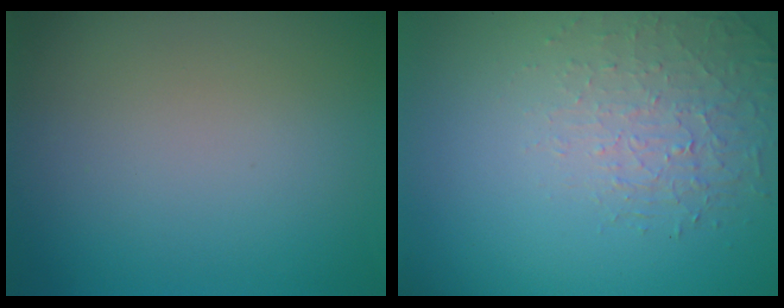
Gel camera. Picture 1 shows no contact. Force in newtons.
{"total": 1.6, "press": 1.0, "slide": 1.2}